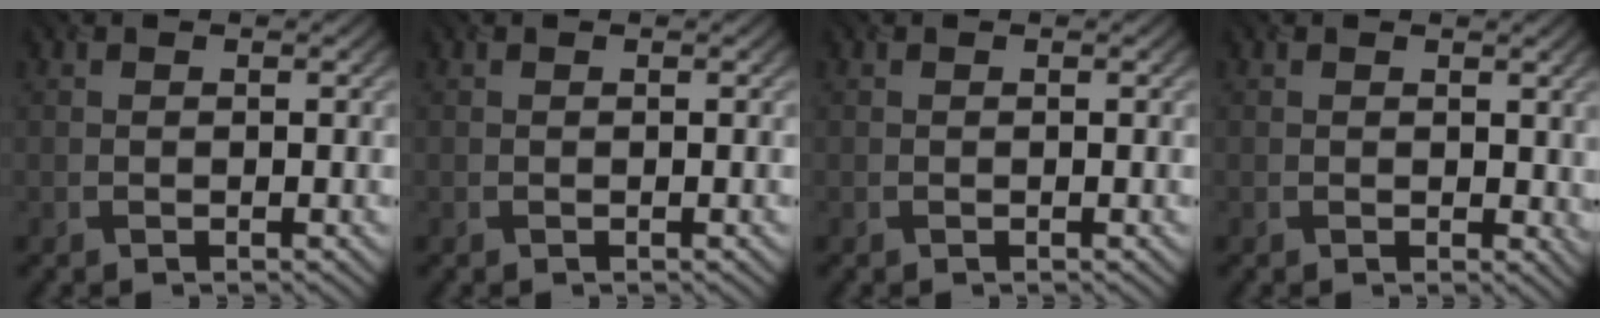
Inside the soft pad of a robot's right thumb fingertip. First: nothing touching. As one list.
[{"total": 0.0}, {"total": 0.0}, {"total": 1.4, "force": [0.4, 1.1, 0.8], "torque": [-0.013, -0.007, 0.007]}]